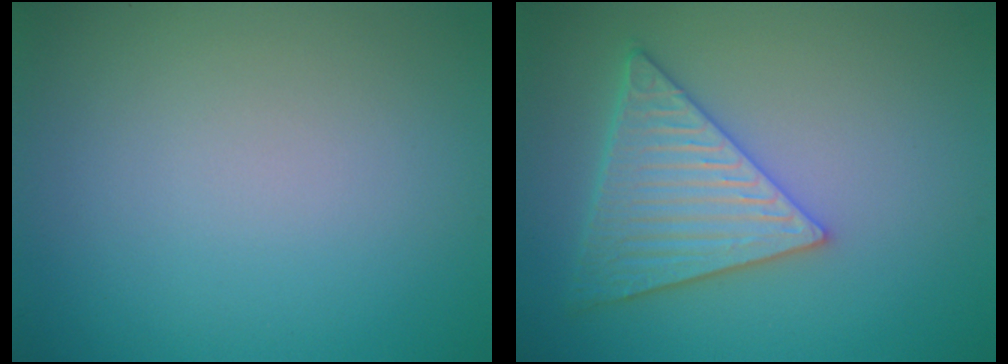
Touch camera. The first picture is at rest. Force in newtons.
{"total": 5.7, "press": 5.0, "slide": 2.9}